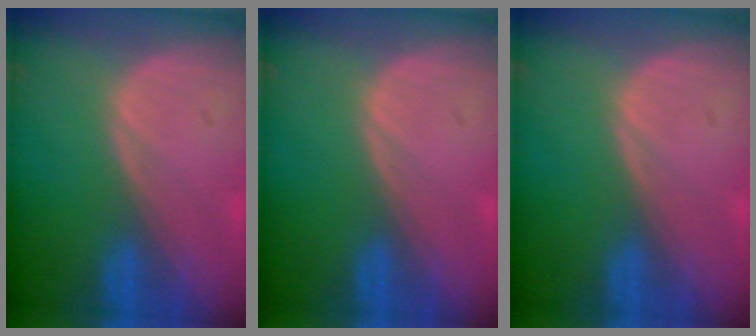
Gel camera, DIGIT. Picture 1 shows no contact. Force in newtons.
{"total": 0.0}
{"total": 0.0}